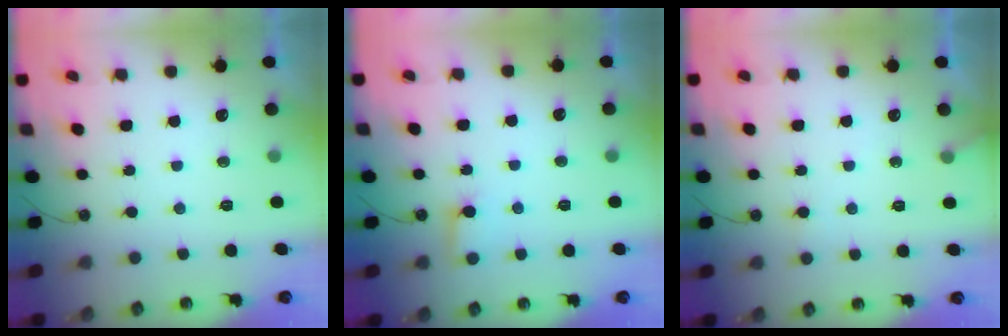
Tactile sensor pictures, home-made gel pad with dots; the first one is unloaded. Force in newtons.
{"total": 5.3, "press": 5.3, "slide": 0.4}
{"total": 6.3, "press": 6.3, "slide": 0.4}